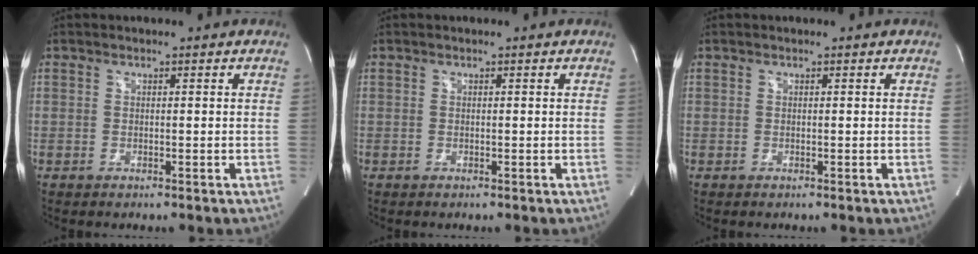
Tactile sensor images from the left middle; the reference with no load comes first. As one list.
[{"total": 0.0}, {"total": 0.0}]